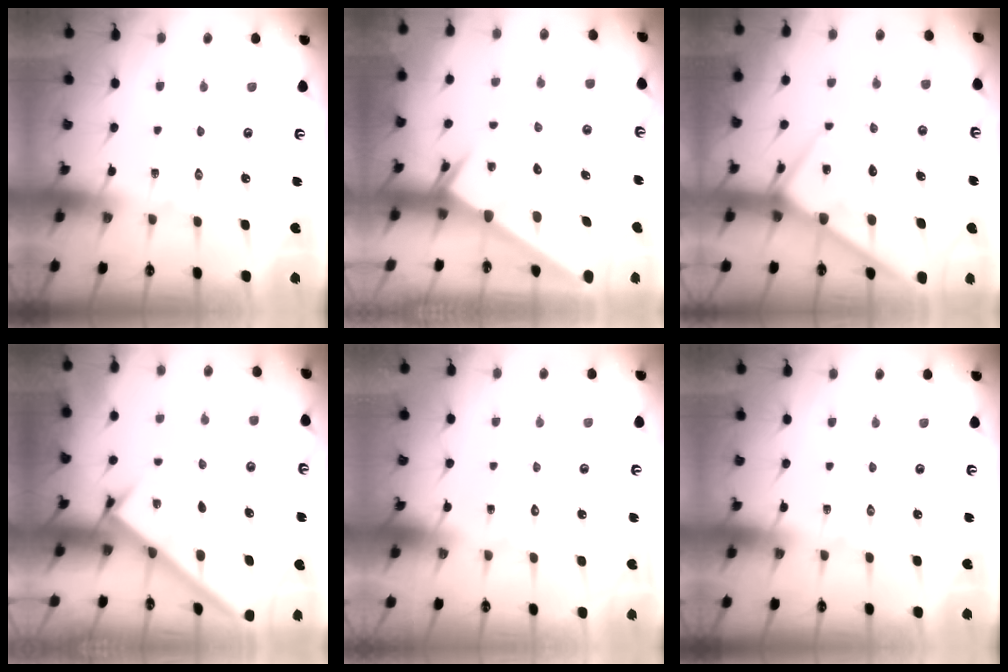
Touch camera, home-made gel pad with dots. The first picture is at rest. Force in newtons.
{"total": 2.5, "press": 2.5, "slide": 0.1}
{"total": 7.3, "press": 7.3, "slide": 0.8}
{"total": 2.2, "press": 2.2, "slide": 0.2}
{"total": 1.6, "press": 1.6, "slide": 0.1}
{"total": 0.0}